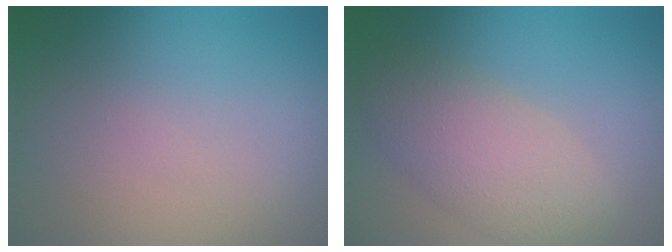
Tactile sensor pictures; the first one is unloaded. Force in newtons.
{"total": 4.8, "press": 4.8, "slide": 0.1}